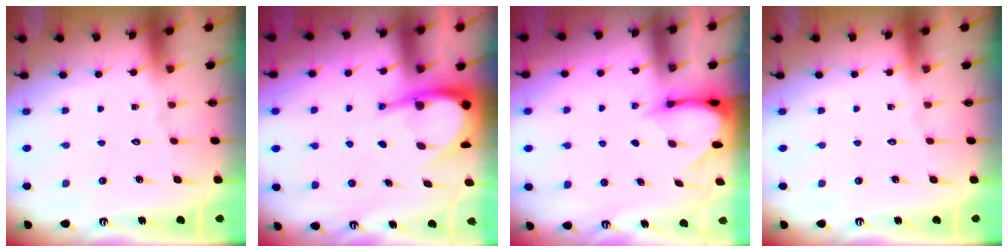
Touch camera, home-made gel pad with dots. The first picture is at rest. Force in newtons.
{"total": 8.2, "press": 8.1, "slide": 1.0}
{"total": 3.4, "press": 3.4, "slide": 0.3}
{"total": 0.0}